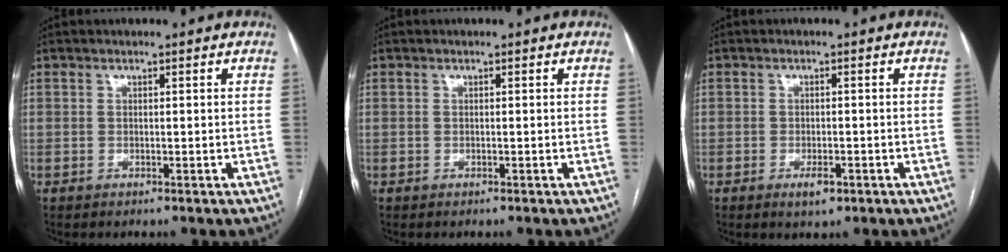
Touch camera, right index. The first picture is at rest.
{"total": 0.0}
{"total": 2.5, "force": [-1.4, 1.0, 1.9], "torque": [-0.029, 0.001, -0.017]}